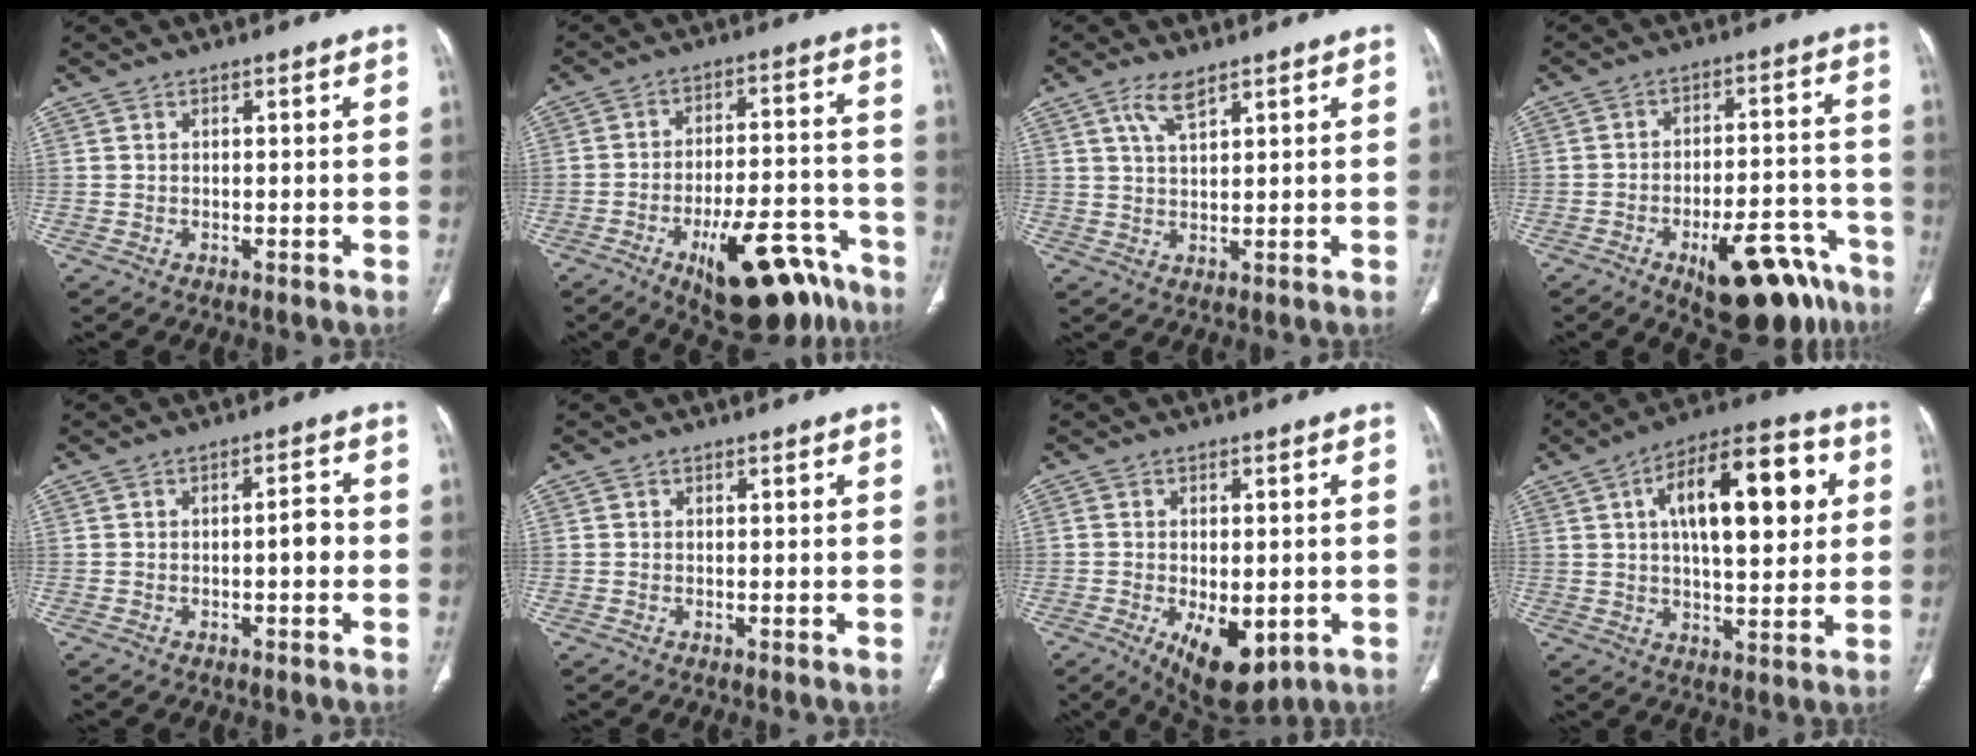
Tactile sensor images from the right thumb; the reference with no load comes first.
{"total": 18.7, "force": [-11.3, 7.5, 12.9], "torque": [-0.135, 0.078, -0.161]}
{"total": 4.5, "force": [2.8, 1.5, 3.1], "torque": [-0.063, -0.007, 0.061]}
{"total": 17.2, "force": [-10.3, 7.1, 11.8], "torque": [-0.100, 0.076, -0.138]}
{"total": 3.3, "force": [-0.7, 1.3, 2.9], "torque": [-0.034, 0.014, -0.013]}
{"total": 0.0}
{"total": 11.0, "force": [-3.7, 5.7, 8.6], "torque": [-0.115, -0.011, -0.041]}
{"total": 19.1, "force": [4.9, 8.1, 16.5], "torque": [-0.224, 0.012, 0.070]}